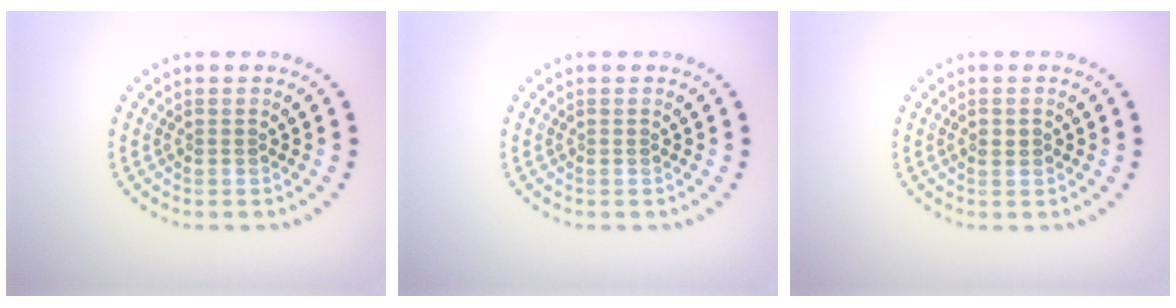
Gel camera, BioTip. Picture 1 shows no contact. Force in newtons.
{"total": 0.0}
{"total": 0.9, "press": 0.9, "slide": 0.2}